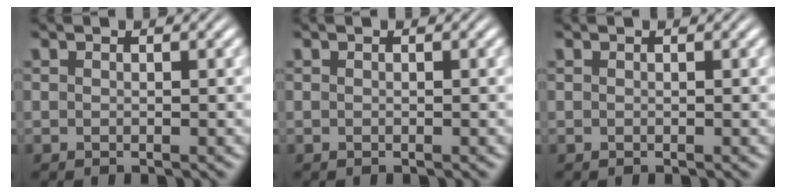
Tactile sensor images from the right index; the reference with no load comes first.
{"total": 0.0}
{"total": 0.0}